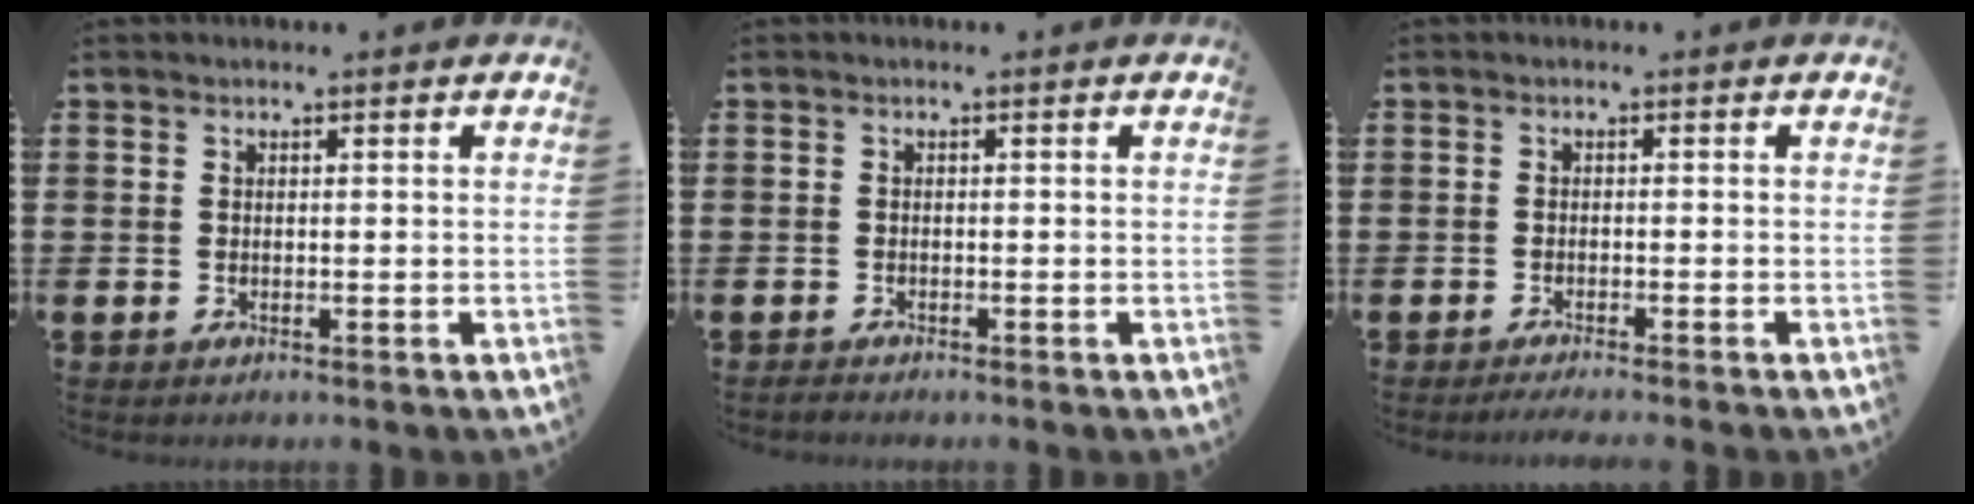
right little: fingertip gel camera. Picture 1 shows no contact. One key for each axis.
{"total": 0.6, "fx": -0.5, "fy": 0.1, "fz": 0.2, "tx": -0.005, "ty": -0.002, "tz": -0.011}
{"total": 1.0, "fx": -0.9, "fy": -0.1, "fz": 0.4, "tx": -0.006, "ty": -0.002, "tz": -0.017}